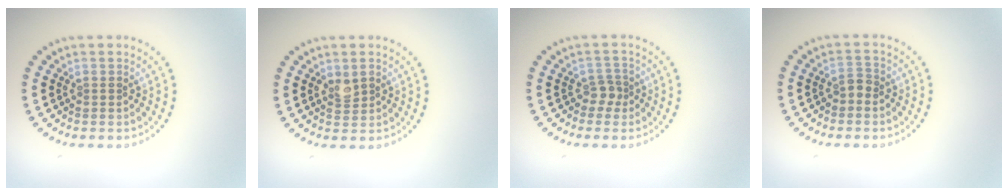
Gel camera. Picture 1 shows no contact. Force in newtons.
{"total": 1.4, "press": 1.4, "slide": 0.1}
{"total": 1.3, "press": 1.0, "slide": 0.9}
{"total": 0.9, "press": 0.8, "slide": 0.4}